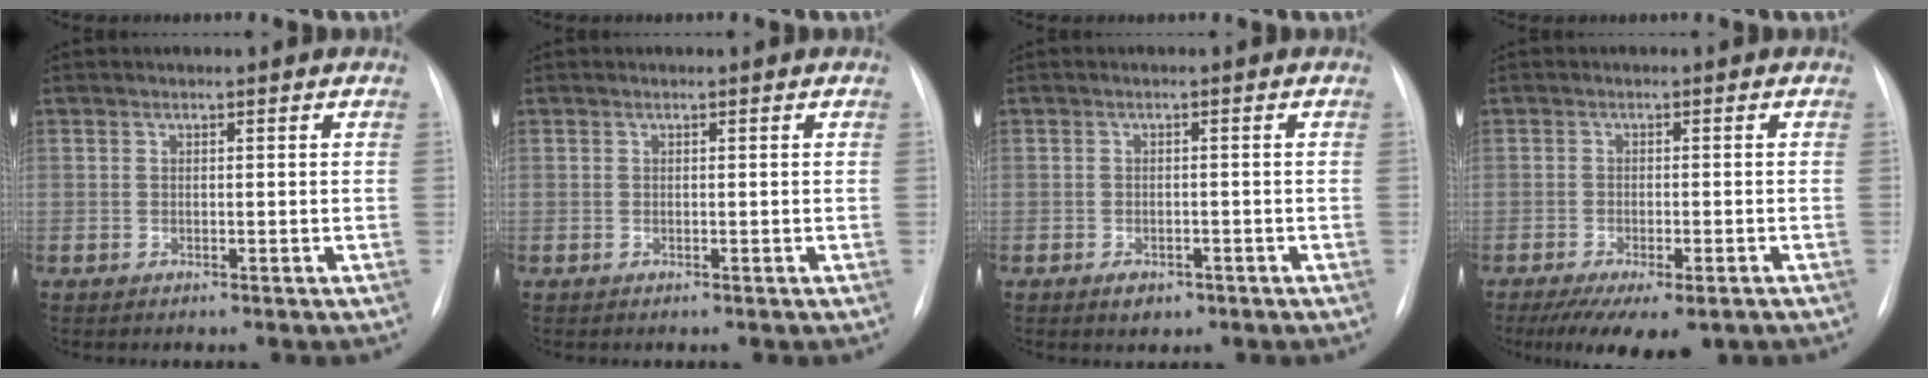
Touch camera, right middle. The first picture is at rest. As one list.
[{"total": 0.0}, {"total": 2.3, "force": [-1.3, 1.5, 1.2], "torque": [-0.015, 0.000, -0.007]}, {"total": 10.0, "force": [-6.9, 3.0, 6.6], "torque": [-0.098, -0.018, -0.100]}]